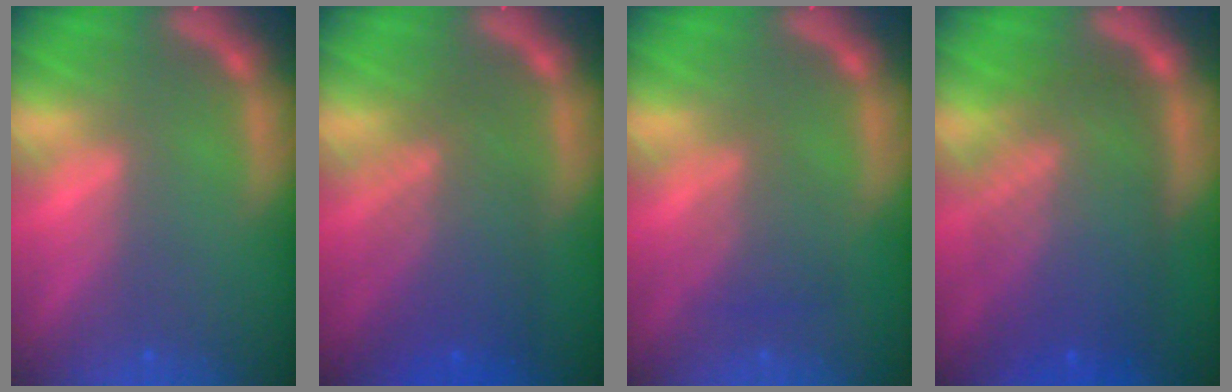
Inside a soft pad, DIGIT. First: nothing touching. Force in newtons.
{"total": 6.6}
{"total": 3.0}
{"total": 10.0}